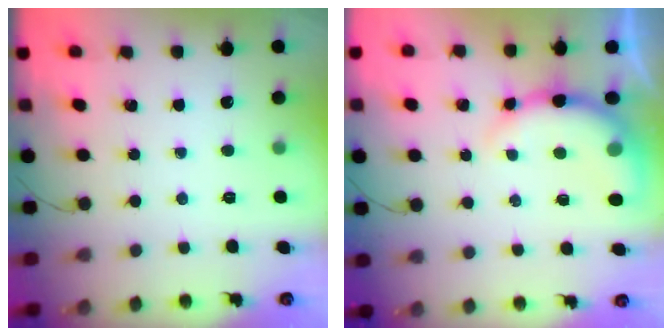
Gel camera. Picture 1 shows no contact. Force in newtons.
{"total": 9.8, "press": 9.7, "slide": 1.5}